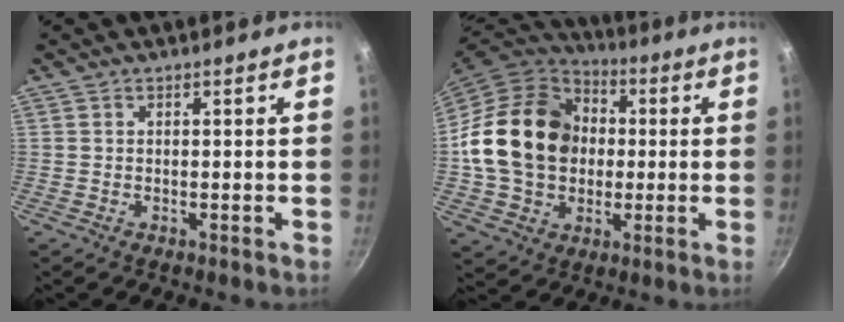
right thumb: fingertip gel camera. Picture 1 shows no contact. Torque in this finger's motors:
{"motor_torque": [1.40, 3.61, 1.02, -0.87, 0.22]}